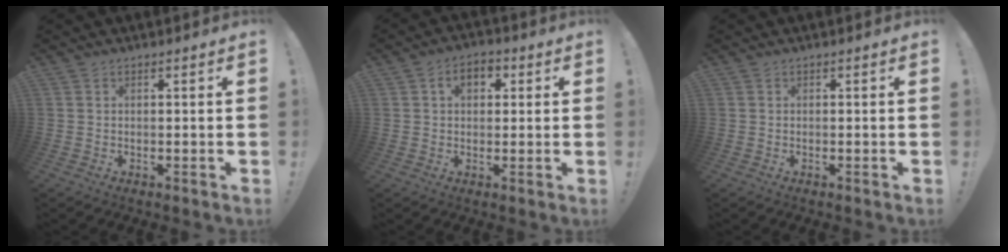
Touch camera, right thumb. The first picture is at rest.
{"total": 5.6, "force": [1.6, 3.8, 3.8], "torque": [-0.053, 0.008, 0.025]}
{"total": 0.0}